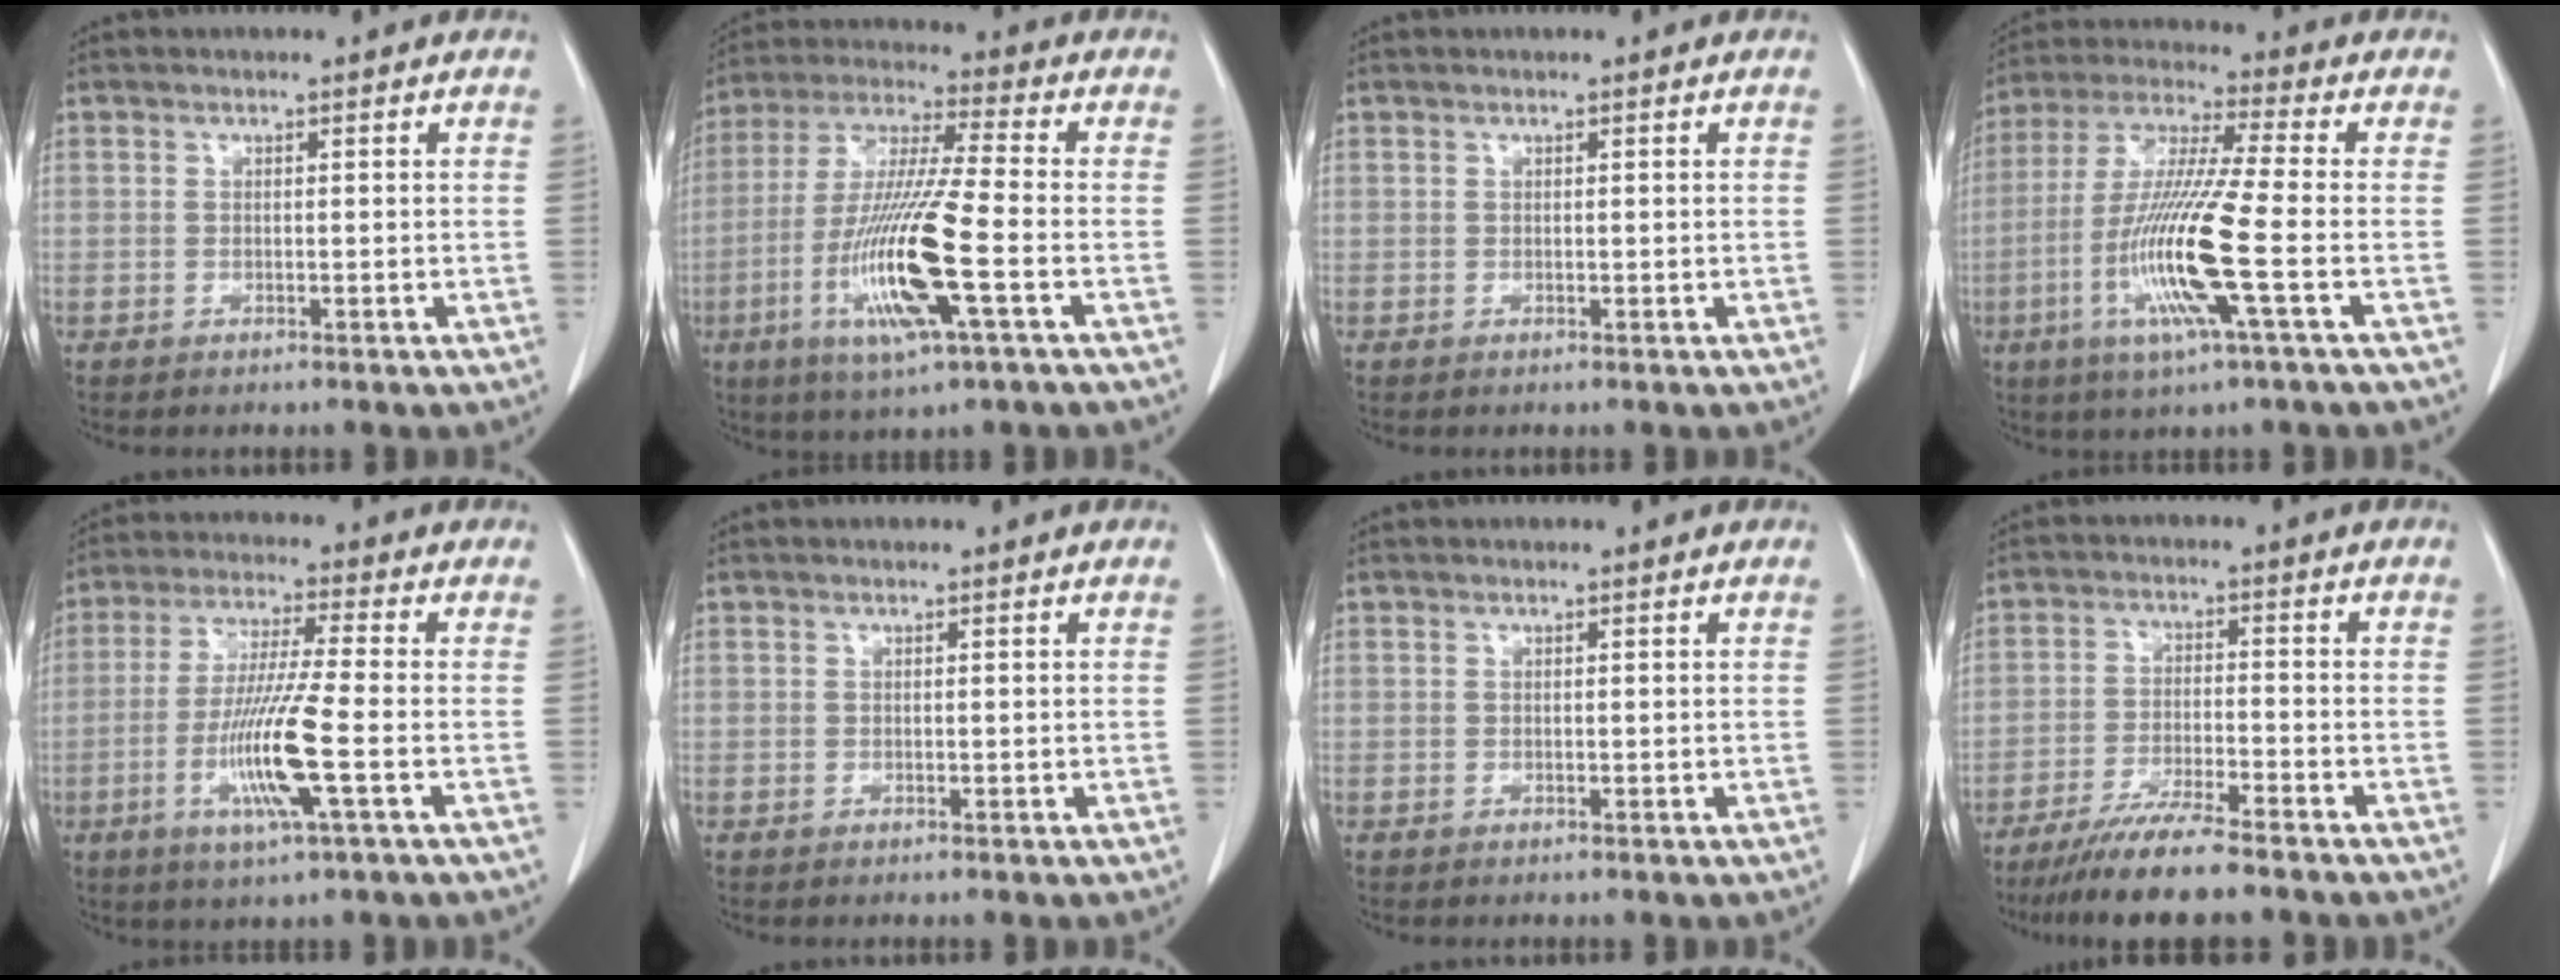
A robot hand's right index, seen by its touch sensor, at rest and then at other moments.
{"total": 16.2, "force": [-5.0, 0.5, 15.4], "torque": [-0.319, -0.018, -0.093]}
{"total": 0.0}
{"total": 14.7, "force": [-4.1, -0.5, 14.1], "torque": [-0.293, -0.016, -0.086]}
{"total": 11.4, "force": [-3.2, -0.4, 10.9], "torque": [-0.218, -0.016, -0.064]}
{"total": 0.0}
{"total": 0.0}
{"total": 9.3, "force": [-7.6, 0.1, 5.2], "torque": [-0.085, -0.026, -0.130]}